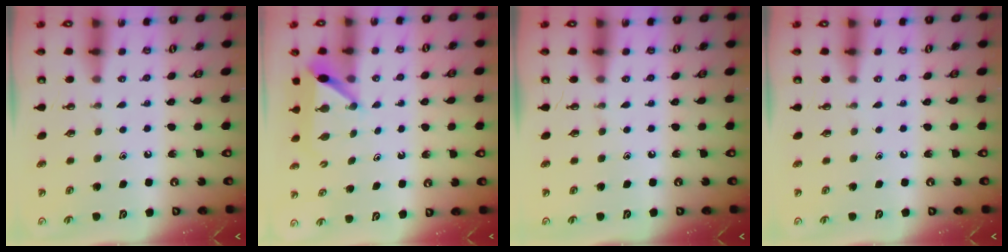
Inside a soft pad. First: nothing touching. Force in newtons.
{"total": 6.0, "press": 6.0, "slide": 0.5}
{"total": 0.0}
{"total": 0.0}